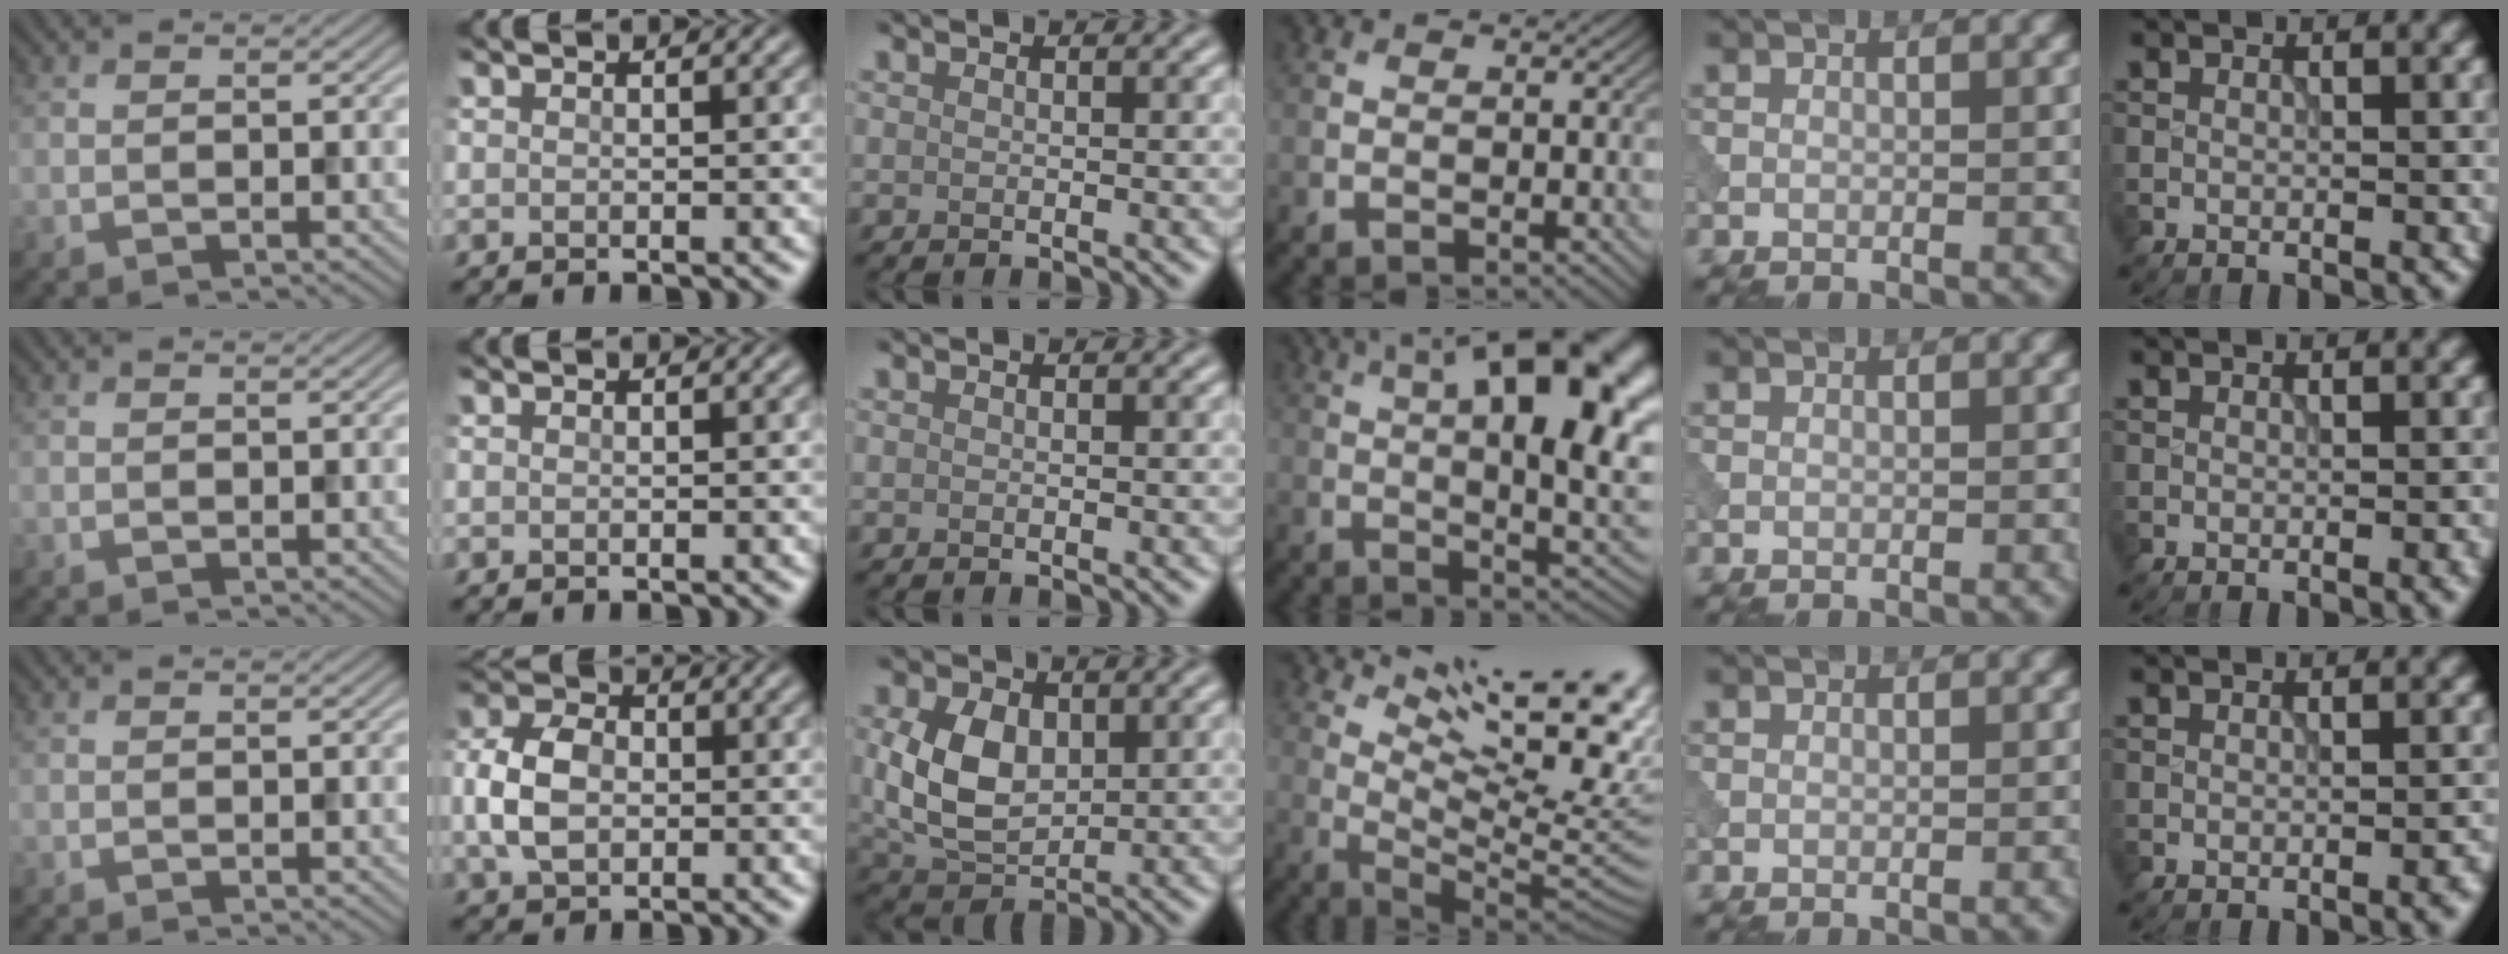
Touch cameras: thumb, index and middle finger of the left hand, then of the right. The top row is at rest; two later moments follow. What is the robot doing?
{"motion": "dispense", "object": "syringe"}